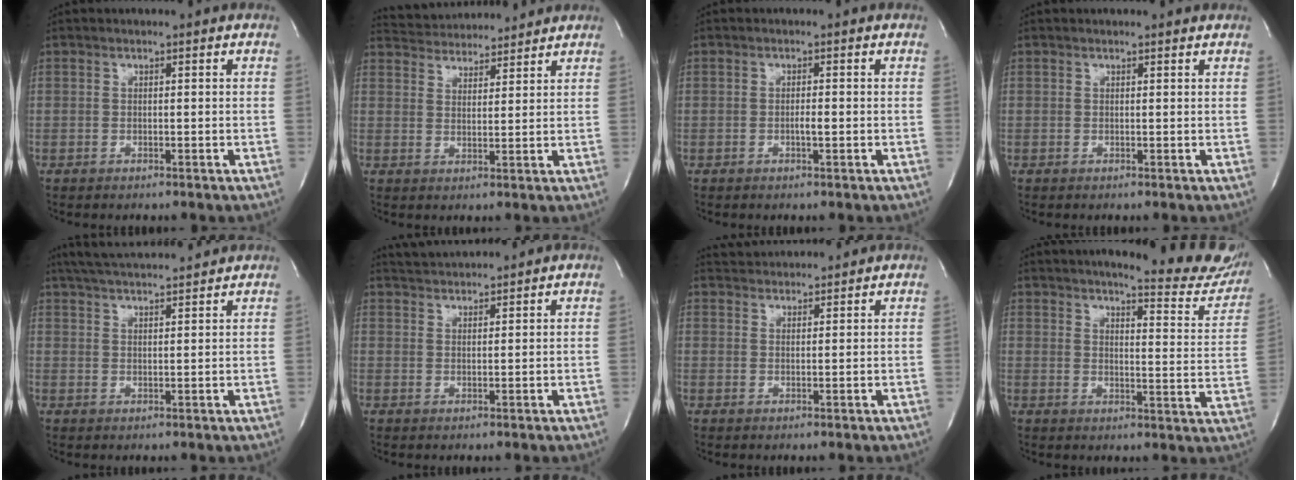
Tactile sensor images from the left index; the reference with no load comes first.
{"total": 9.7, "force": [9.4, 1.8, 1.7], "torque": [-0.032, 0.022, 0.143]}
{"total": 1.1, "force": [-0.3, 0.2, 1.1], "torque": [-0.020, 0.000, -0.005]}
{"total": 1.9, "force": [1.8, 0.3, 0.2], "torque": [-0.011, 0.003, 0.016]}
{"total": 11.0, "force": [10.1, 0.6, 4.3], "torque": [-0.081, 0.025, 0.152]}
{"total": 4.0, "force": [4.0, -0.2, 0.4], "torque": [-0.013, 0.025, 0.076]}
{"total": 5.0, "force": [5.0, 0.5, 0.4], "torque": [-0.013, 0.031, 0.079]}
{"total": 19.3, "force": [17.3, 2.4, 8.3], "torque": [-0.101, -0.070, 0.194]}